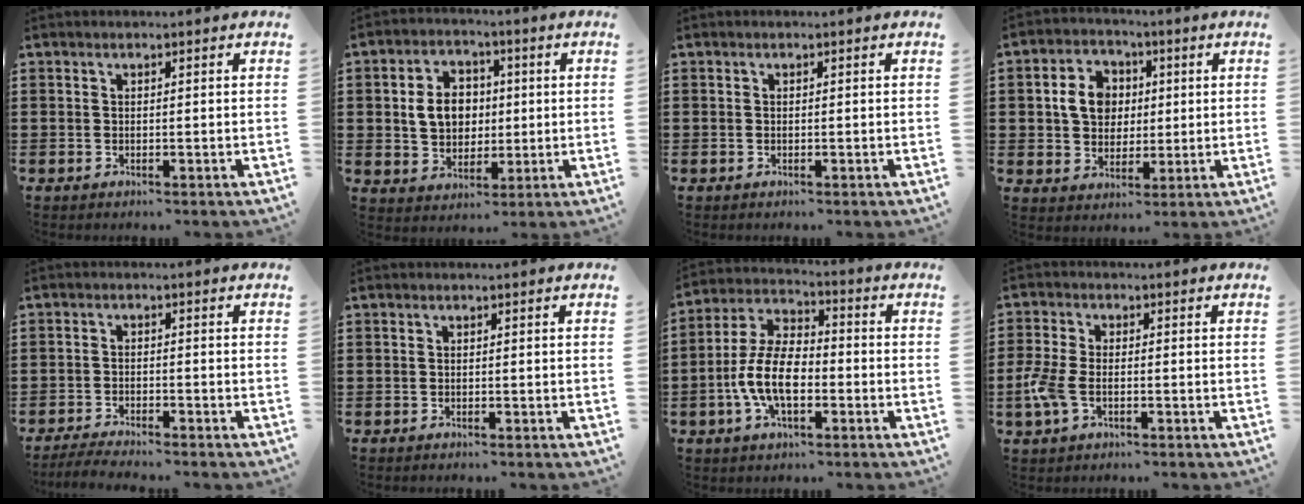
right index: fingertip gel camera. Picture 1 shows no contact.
{"total": 7.1, "force": [0.5, 5.8, 4.0], "torque": [-0.087, 0.011, 0.003]}
{"total": 0.0}
{"total": 6.9, "force": [1.0, 6.0, 3.3], "torque": [-0.085, 0.016, 0.012]}
{"total": 2.8, "force": [-2.8, -0.1, 0.4], "torque": [-0.013, -0.003, -0.059]}
{"total": 0.0}
{"total": 9.5, "force": [-2.8, 4.6, 7.8], "torque": [-0.187, -0.006, -0.059]}
{"total": 5.1, "force": [-1.6, 2.4, 4.1], "torque": [-0.106, -0.011, -0.035]}